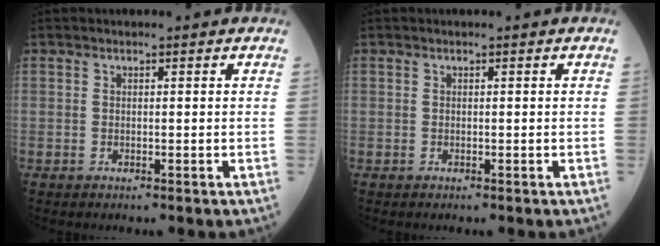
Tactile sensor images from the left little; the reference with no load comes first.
{"total": 0.0}